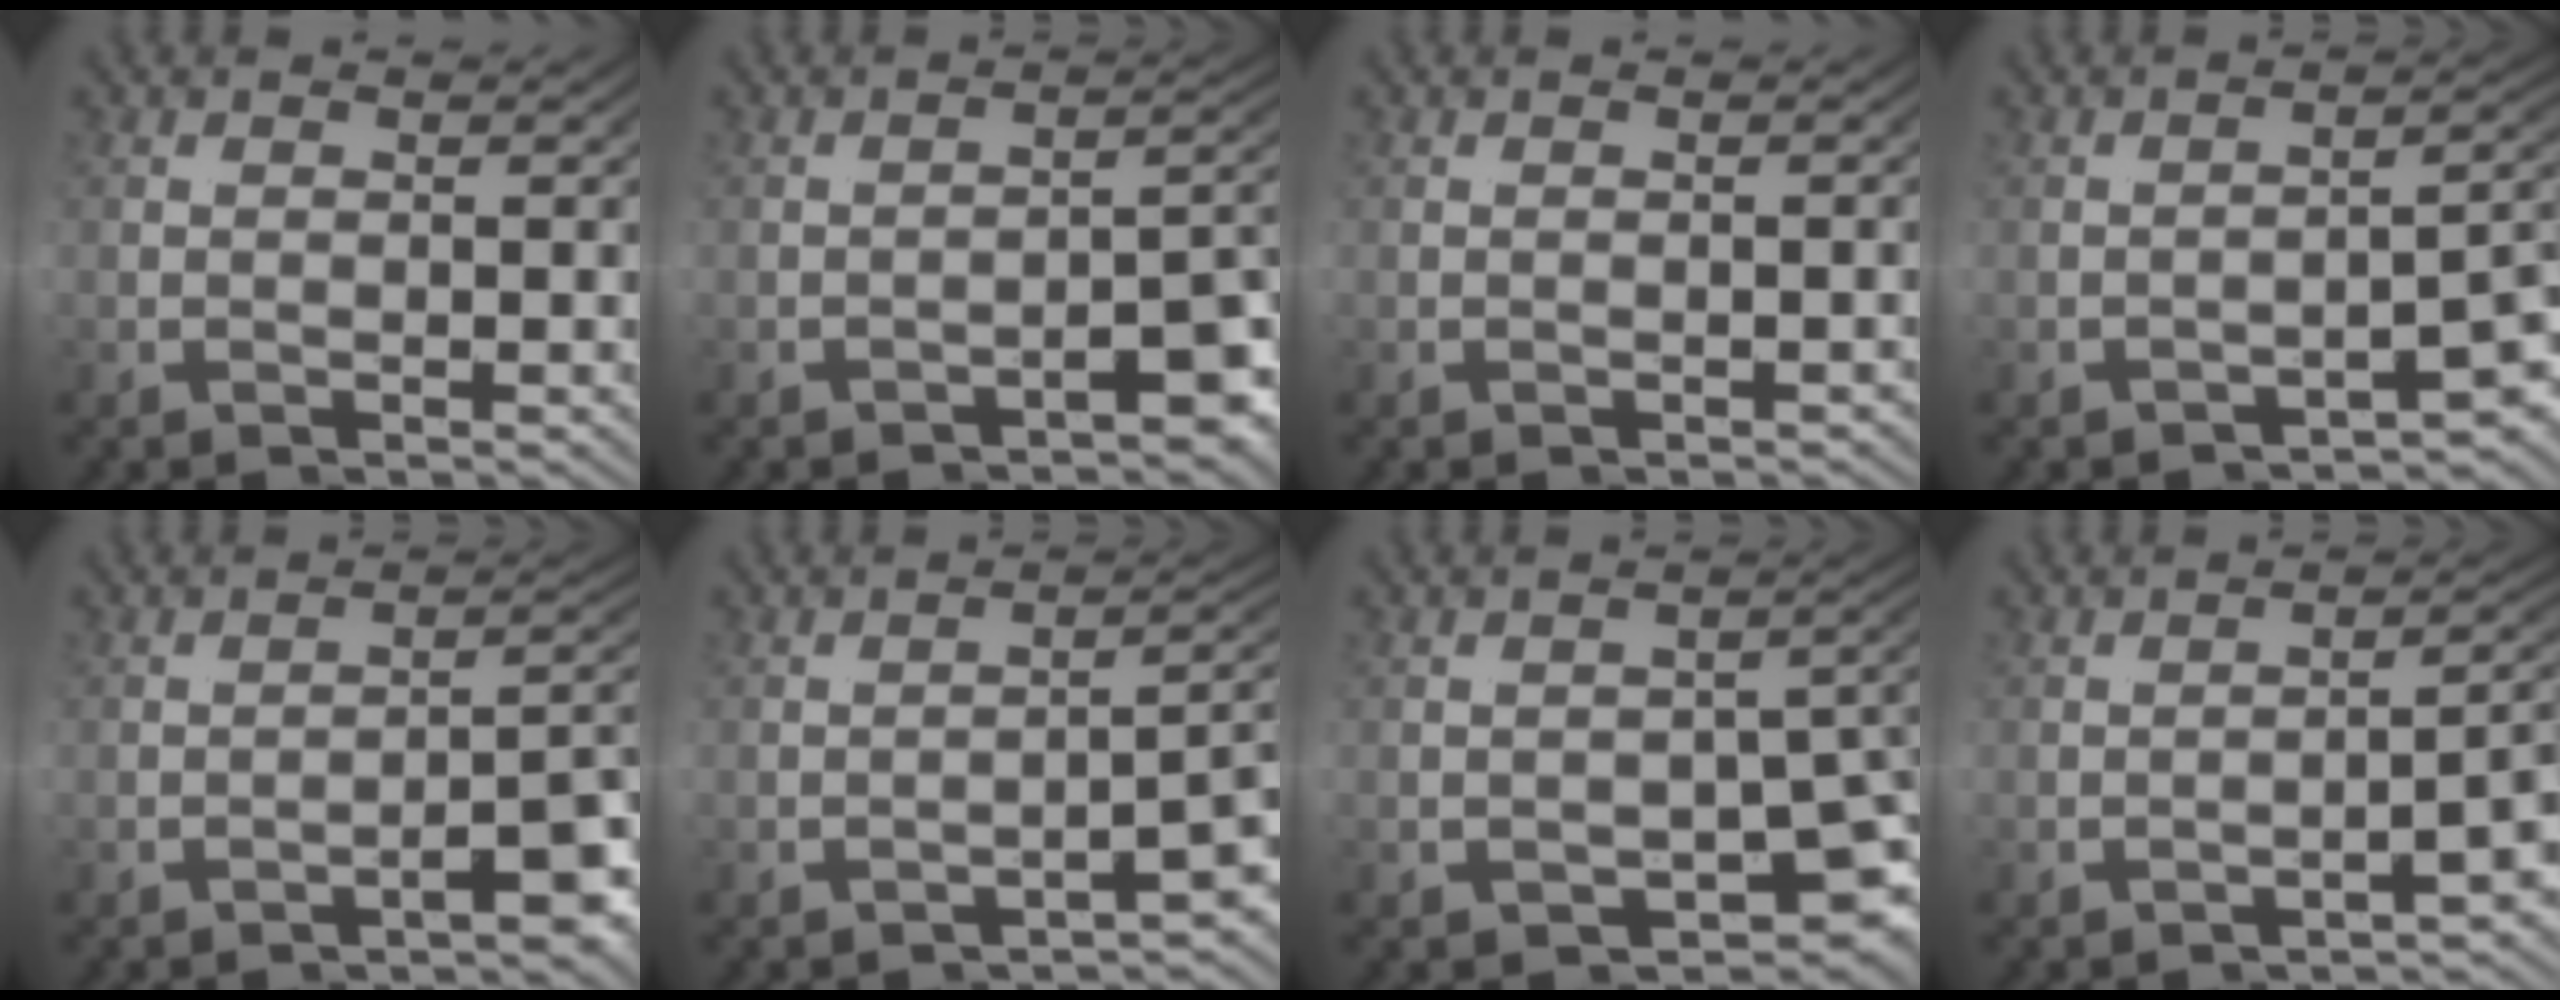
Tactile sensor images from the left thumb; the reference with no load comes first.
{"total": 3.7, "force": [-2.1, 0.0, 3.0], "torque": [-0.055, -0.002, -0.023]}
{"total": 0.7, "force": [-0.1, -0.4, -0.6], "torque": [0.008, 0.002, -0.003]}
{"total": 3.9, "force": [-1.9, 0.0, 3.4], "torque": [-0.059, 0.005, -0.022]}
{"total": 3.4, "force": [-1.9, -1.3, 2.5], "torque": [-0.043, 0.012, -0.028]}
{"total": 3.7, "force": [-1.9, -0.4, 3.2], "torque": [-0.054, 0.006, -0.022]}
{"total": 6.6, "force": [-1.7, 3.5, 5.2], "torque": [-0.080, -0.018, -0.012]}
{"total": 3.6, "force": [-2.0, -0.7, 2.9], "torque": [-0.051, 0.006, -0.023]}